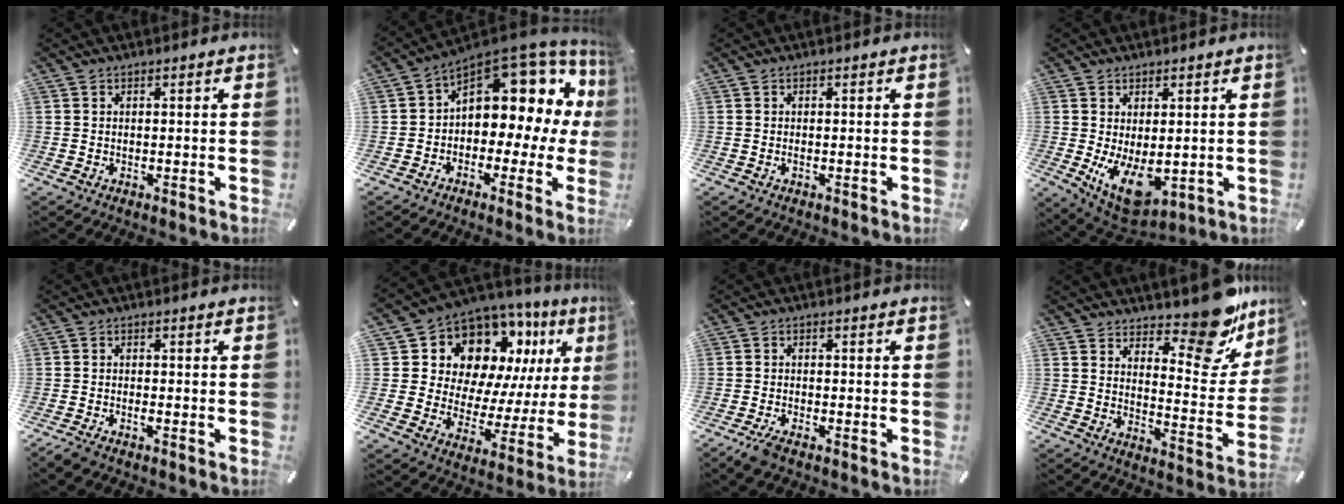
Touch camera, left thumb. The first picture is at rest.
{"total": 11.5, "force": [5.4, 7.6, 6.7], "torque": [-0.085, -0.060, 0.090]}
{"total": 0.6, "force": [-0.3, 0.3, 0.5], "torque": [-0.011, -0.004, -0.004]}
{"total": 9.7, "force": [-0.7, 6.1, 7.5], "torque": [-0.121, -0.014, -0.007]}
{"total": 1.6, "force": [-1.2, 0.3, 1.0], "torque": [-0.016, 0.000, -0.020]}
{"total": 13.3, "force": [8.3, 9.2, 4.9], "torque": [-0.079, -0.086, 0.147]}
{"total": 3.0, "force": [-2.1, 0.8, 1.9], "torque": [-0.042, 0.002, -0.042]}
{"total": 15.1, "force": [11.8, 6.2, 7.0], "torque": [-0.077, -0.112, 0.200]}